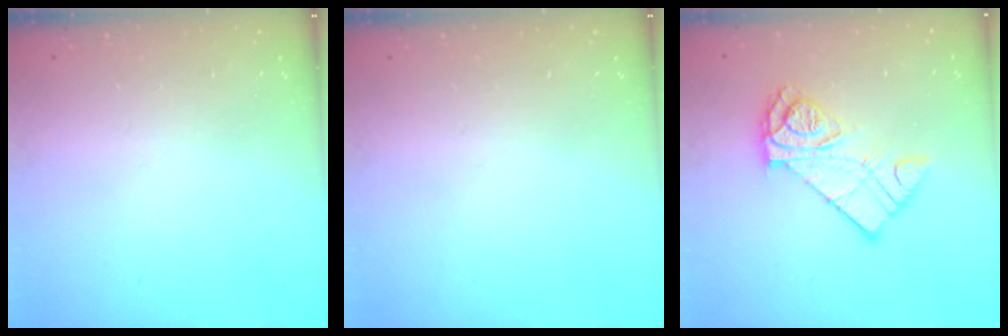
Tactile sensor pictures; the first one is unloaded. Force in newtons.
{"total": 0.0}
{"total": 12.9, "press": 12.9, "slide": 0.7}